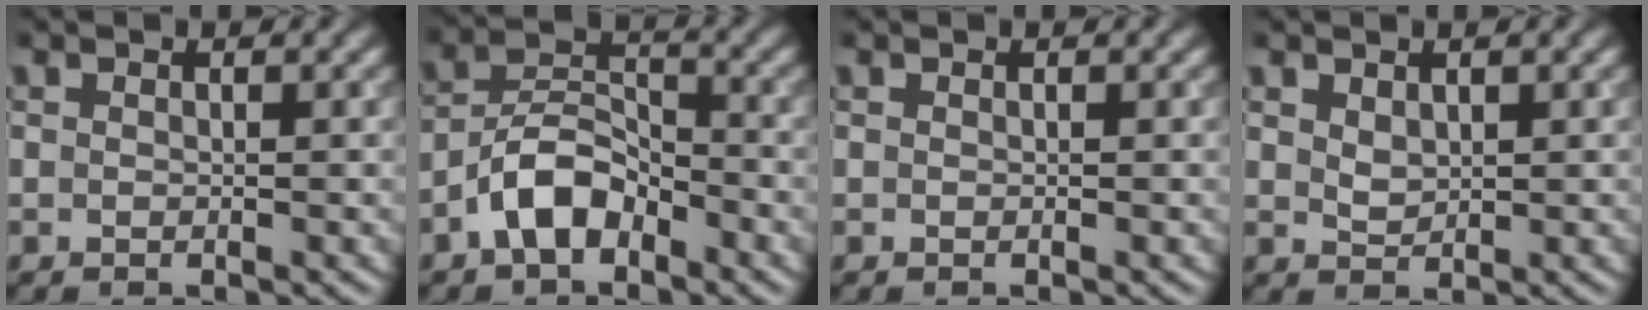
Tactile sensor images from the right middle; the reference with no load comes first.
{"total": 4.8, "force": [-2.9, 2.5, 3.0], "torque": [-0.050, 0.012, -0.062]}
{"total": 0.0}
{"total": 1.4, "force": [0.7, 0.9, 0.8], "torque": [-0.015, -0.002, 0.018]}